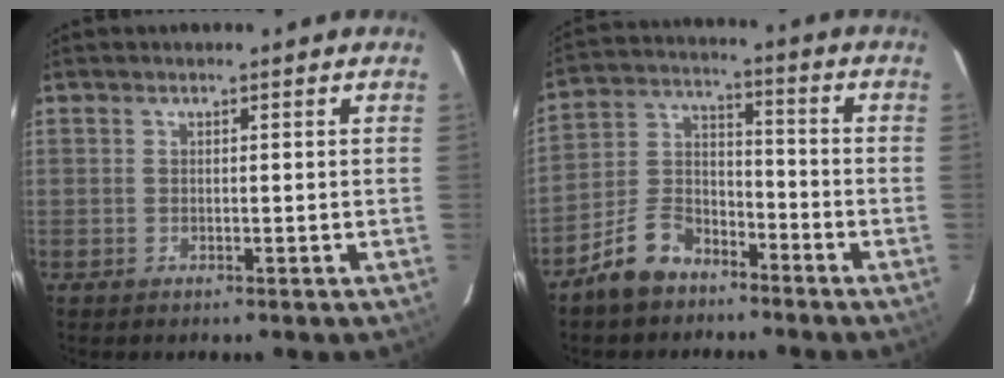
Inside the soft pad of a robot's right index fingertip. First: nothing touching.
{"total": 8.8, "force": [-6.5, 4.9, 3.4], "torque": [-0.079, 0.012, -0.125]}